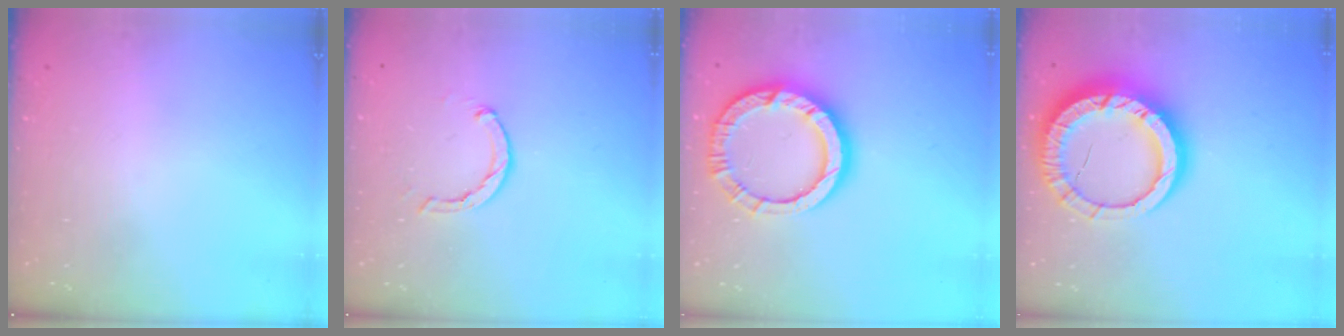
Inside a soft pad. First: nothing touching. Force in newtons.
{"total": 2.1, "press": 2.1, "slide": 0.3}
{"total": 15.1, "press": 15.0, "slide": 1.5}
{"total": 19.3, "press": 19.2, "slide": 1.7}